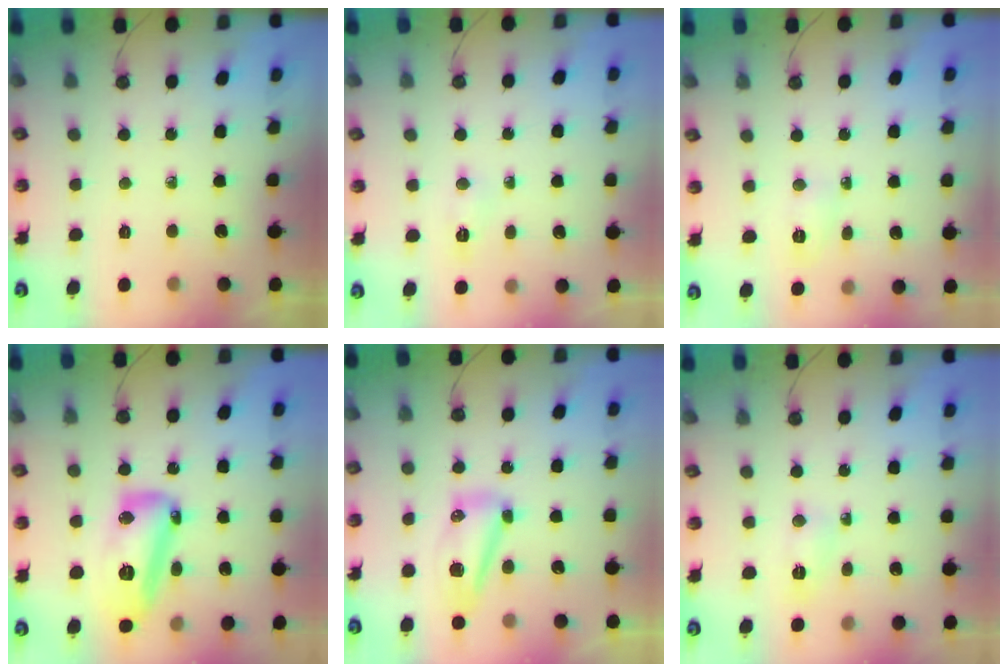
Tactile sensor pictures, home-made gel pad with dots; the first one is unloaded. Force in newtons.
{"total": 4.6, "press": 3.9, "slide": 2.6}
{"total": 3.2, "press": 3.0, "slide": 1.0}
{"total": 15.3, "press": 15.2, "slide": 1.5}
{"total": 11.2, "press": 11.2, "slide": 1.0}
{"total": 2.5, "press": 2.1, "slide": 1.4}